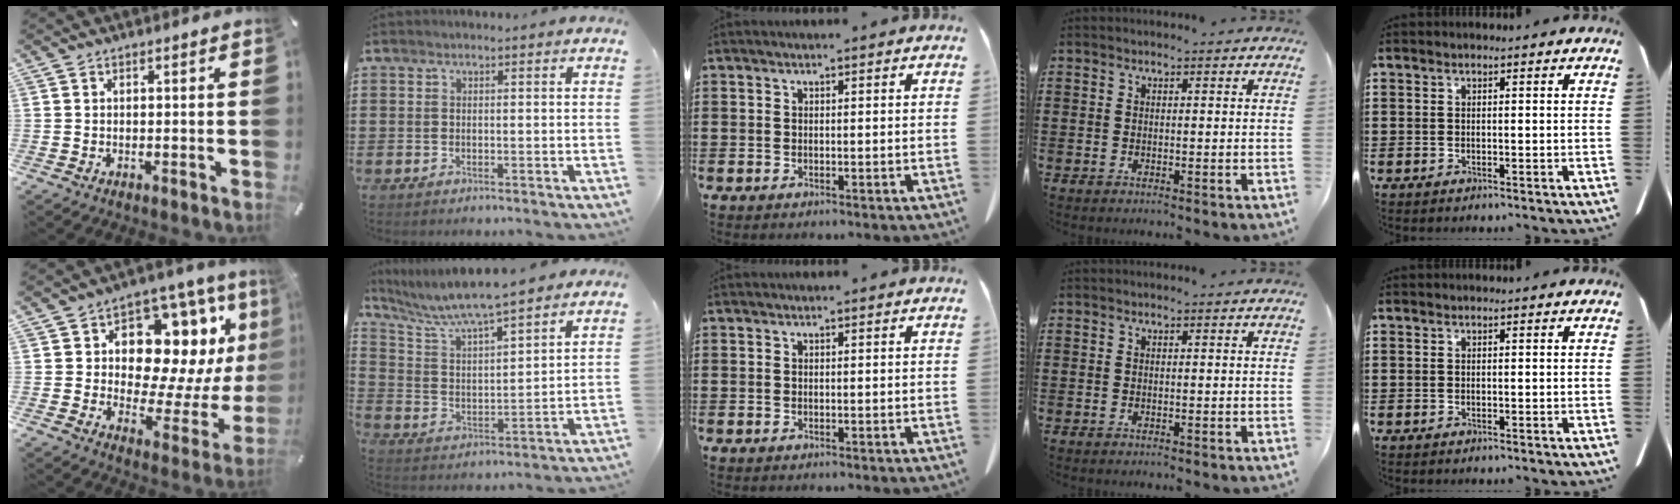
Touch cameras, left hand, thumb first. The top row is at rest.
{"thumb": {"total": 16.7, "force": [6.8, 10.5, 11.0], "torque": [-0.146, -0.054, 0.117]}, "index": {"total": 6.7, "force": [6.2, 0.3, 2.6], "torque": [-0.078, -0.036, 0.104]}}